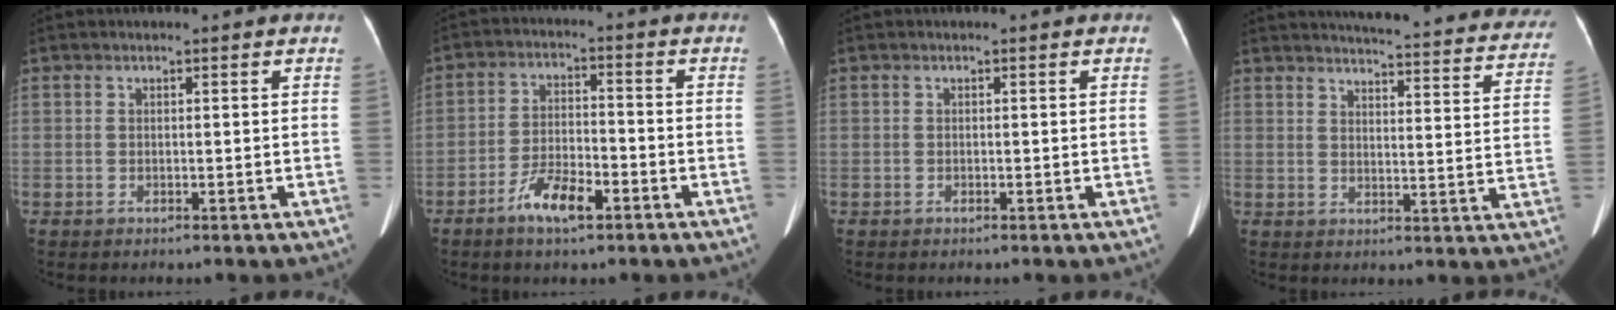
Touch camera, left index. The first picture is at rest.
{"total": 6.7, "force": [-4.1, 2.0, 4.9], "torque": [-0.099, -0.001, -0.073]}
{"total": 0.0}
{"total": 27.7, "force": [25.9, 3.5, 9.2], "torque": [-0.118, -0.077, 0.287]}